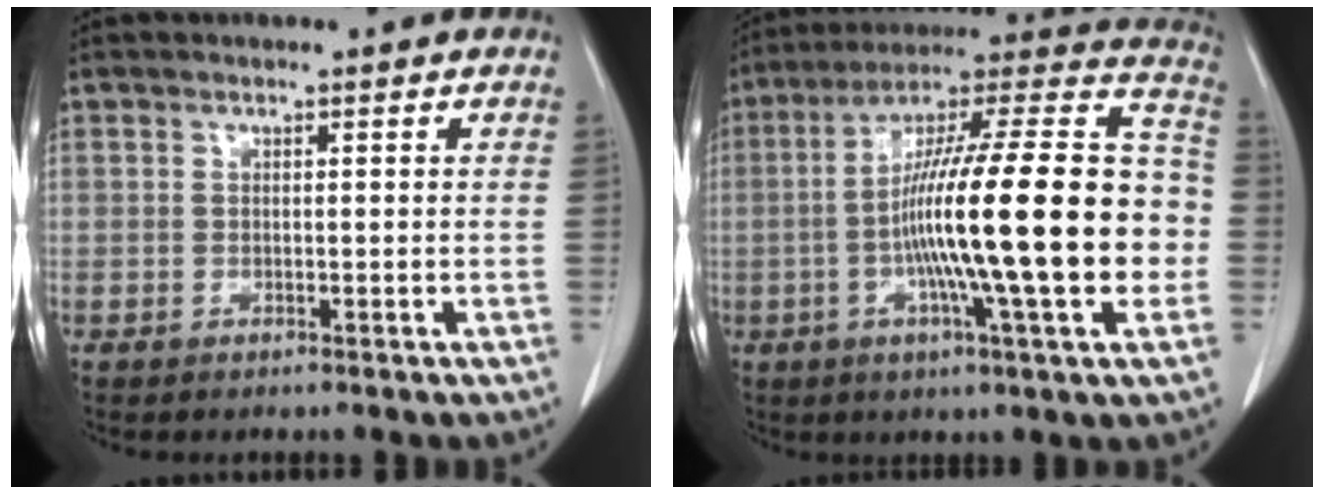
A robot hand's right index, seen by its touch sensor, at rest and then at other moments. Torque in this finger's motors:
{"motor_torque": [1.87, -0.27, 0.76, 0.21]}